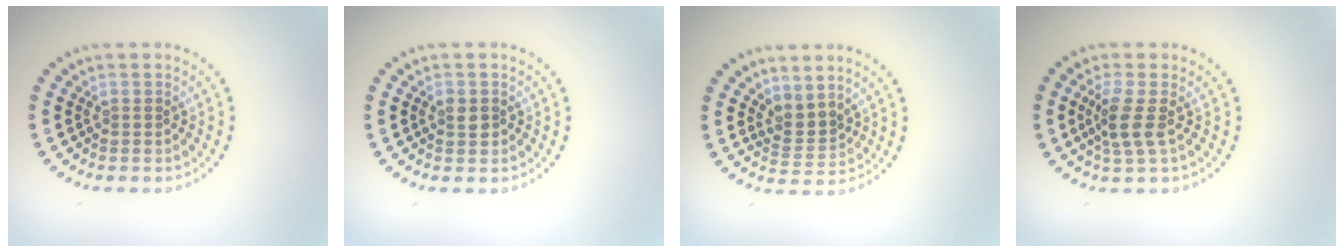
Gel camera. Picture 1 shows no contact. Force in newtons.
{"total": 1.3, "press": 1.3, "slide": 0.1}
{"total": 2.1, "press": 1.3, "slide": 1.6}
{"total": 2.6, "press": 2.0, "slide": 1.7}